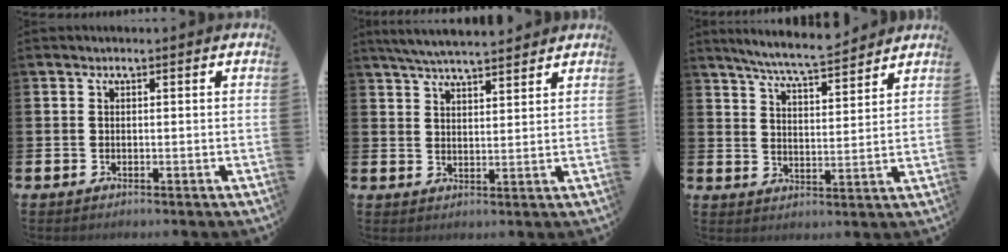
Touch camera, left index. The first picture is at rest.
{"total": 5.3, "force": [5.1, 0.3, 1.3], "torque": [-0.038, -0.020, 0.093]}
{"total": 6.8, "force": [6.5, -0.1, 1.7], "torque": [-0.061, -0.035, 0.117]}